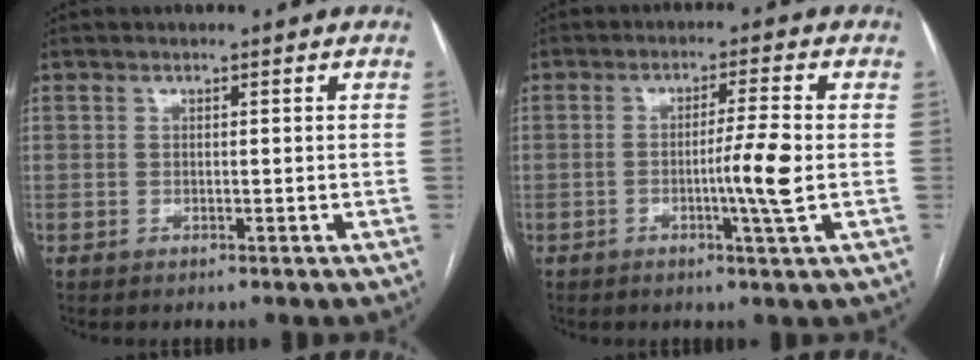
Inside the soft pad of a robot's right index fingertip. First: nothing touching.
{"total": 6.0, "force": [-1.1, -0.9, 5.8], "torque": [-0.096, -0.008, -0.020]}